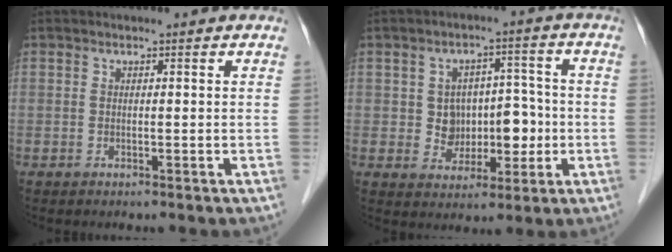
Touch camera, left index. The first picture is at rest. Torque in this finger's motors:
{"motor_torque": [0.07, 0.00, 0.13, 0.06]}